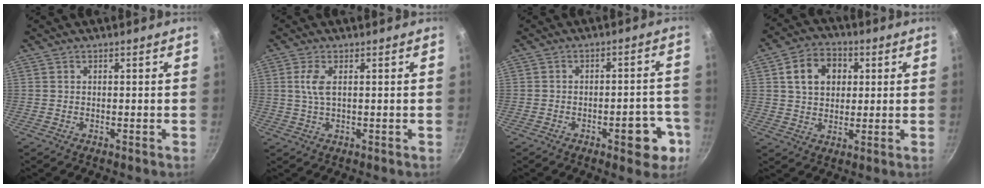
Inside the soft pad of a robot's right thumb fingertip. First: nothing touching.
{"total": 3.4, "force": [0.8, 1.3, 3.1], "torque": [-0.072, 0.001, 0.018]}
{"total": 8.7, "force": [-3.9, 3.9, 6.8], "torque": [-0.053, 0.032, -0.045]}
{"total": 10.1, "force": [2.8, 7.8, 5.8], "torque": [-0.077, 0.009, 0.039]}